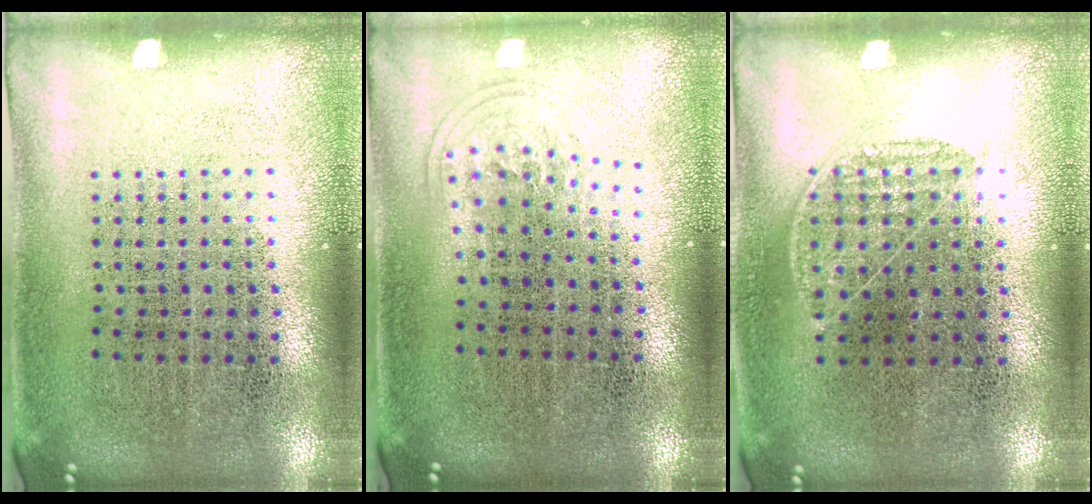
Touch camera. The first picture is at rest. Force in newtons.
{"total": 1.0, "press": 0.7, "slide": 0.7}
{"total": 0.8, "press": 0.7, "slide": 0.5}